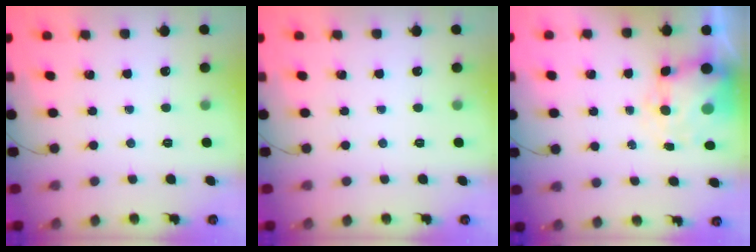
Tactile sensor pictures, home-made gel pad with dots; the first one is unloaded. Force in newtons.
{"total": 0.0}
{"total": 8.0, "press": 7.9, "slide": 1.5}